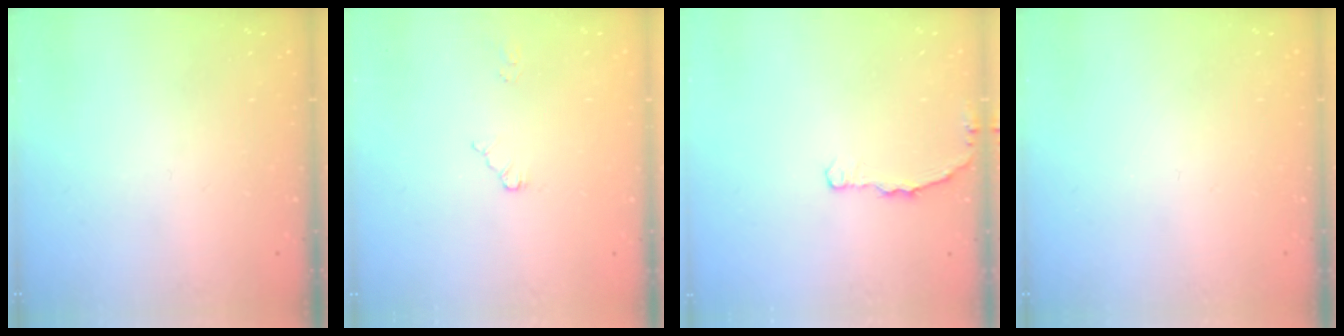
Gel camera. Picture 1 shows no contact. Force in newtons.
{"total": 2.6, "press": 2.6, "slide": 0.4}
{"total": 2.9, "press": 2.9, "slide": 0.4}
{"total": 0.0}